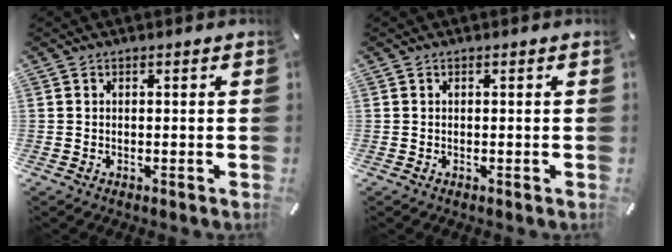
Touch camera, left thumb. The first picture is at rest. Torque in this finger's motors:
{"motor_torque": [-0.15, -0.18, -0.08, 0.02, -0.03]}